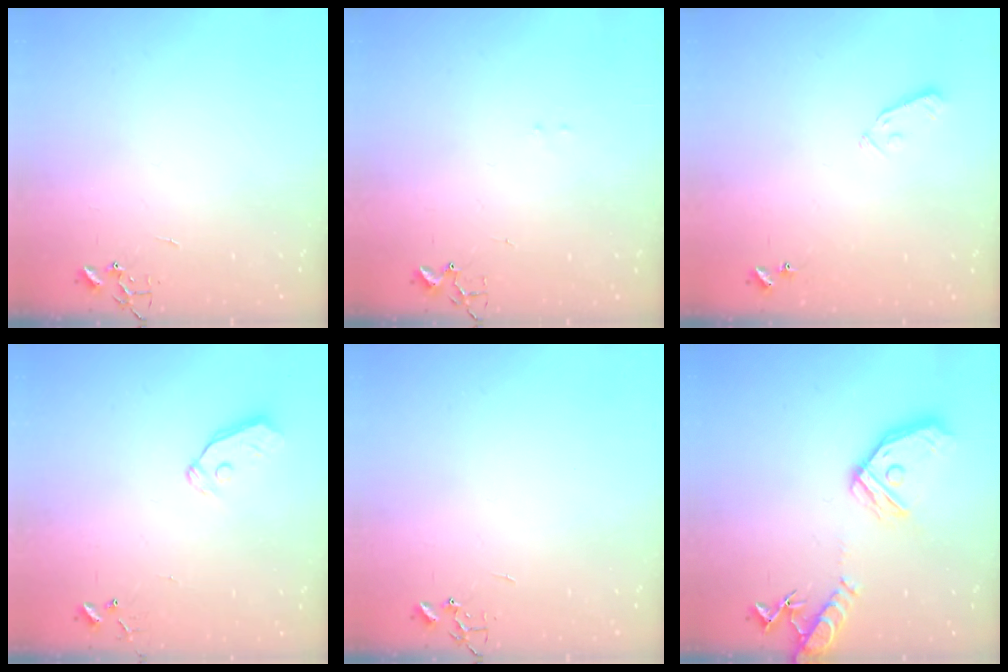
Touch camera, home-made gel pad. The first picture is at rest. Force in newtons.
{"total": 6.8, "press": 6.8, "slide": 0.6}
{"total": 4.1, "press": 4.0, "slide": 0.7}
{"total": 4.4, "press": 4.4, "slide": 0.5}
{"total": 0.0}
{"total": 17.1, "press": 16.9, "slide": 2.2}